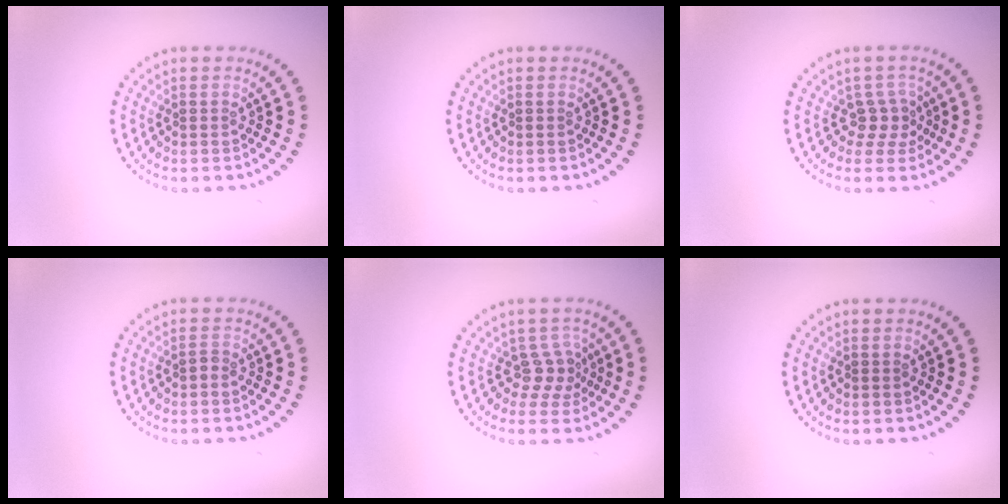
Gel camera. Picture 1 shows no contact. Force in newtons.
{"total": 0.0}
{"total": 2.1, "press": 1.5, "slide": 1.5}
{"total": 0.7, "press": 0.5, "slide": 0.5}
{"total": 2.3, "press": 1.5, "slide": 1.7}
{"total": 0.0}